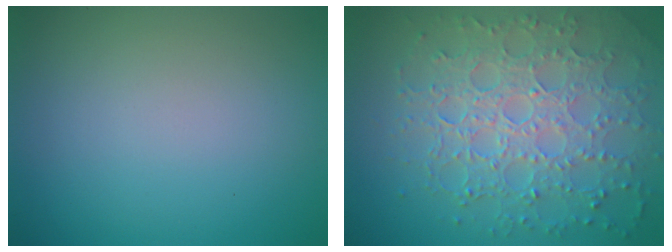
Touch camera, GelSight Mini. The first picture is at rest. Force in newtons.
{"total": 7.7, "press": 5.7, "slide": 5.1}